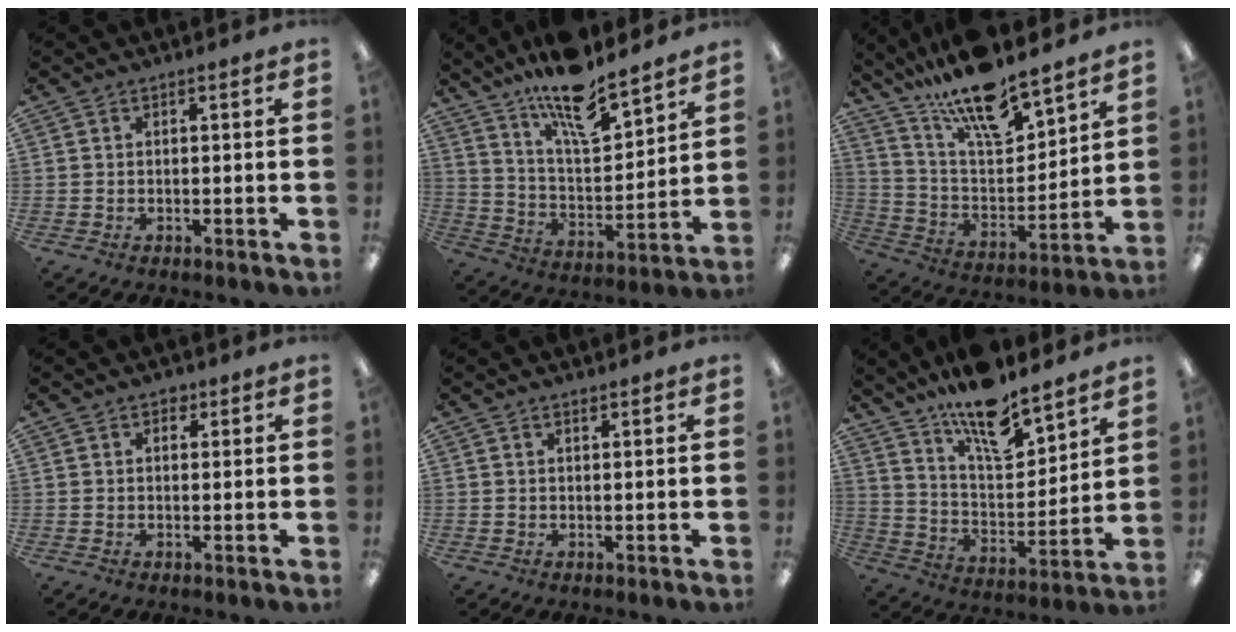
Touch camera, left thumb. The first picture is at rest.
{"total": 14.9, "force": [12.7, 3.6, 6.9], "torque": [-0.125, -0.088, 0.220]}
{"total": 16.5, "force": [14.4, 3.4, 7.3], "torque": [-0.145, -0.098, 0.250]}
{"total": 2.0, "force": [1.3, 1.3, 0.9], "torque": [-0.003, -0.002, 0.019]}
{"total": 0.9, "force": [0.8, 0.3, 0.3], "torque": [-0.007, 0.000, 0.015]}
{"total": 14.8, "force": [12.3, 4.5, 7.0], "torque": [-0.125, -0.083, 0.215]}